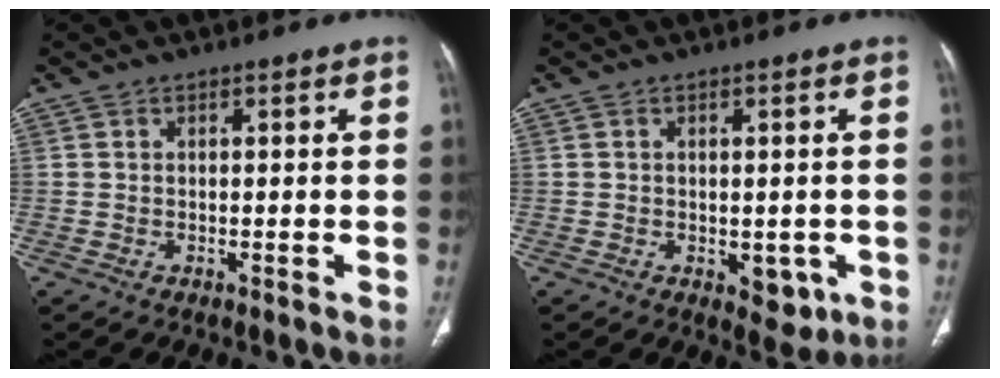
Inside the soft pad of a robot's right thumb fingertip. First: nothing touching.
{"total": 4.2, "force": [-1.1, 2.7, 3.0], "torque": [-0.016, -0.003, -0.005]}